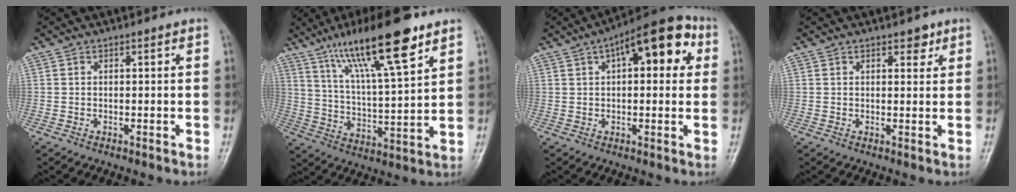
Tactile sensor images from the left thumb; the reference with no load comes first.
{"total": 18.4, "force": [11.4, 3.3, 14.0], "torque": [-0.229, -0.043, 0.203]}
{"total": 14.9, "force": [5.2, 6.6, 12.3], "torque": [-0.137, 0.025, 0.064]}
{"total": 2.4, "force": [1.5, 1.3, 1.4], "torque": [-0.004, -0.007, 0.021]}